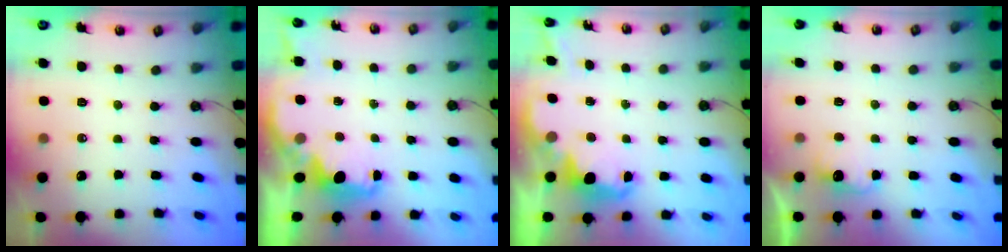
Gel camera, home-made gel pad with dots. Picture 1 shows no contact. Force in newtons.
{"total": 2.2, "press": 2.0, "slide": 0.8}
{"total": 2.6, "press": 2.6, "slide": 0.5}
{"total": 2.7, "press": 2.6, "slide": 0.9}